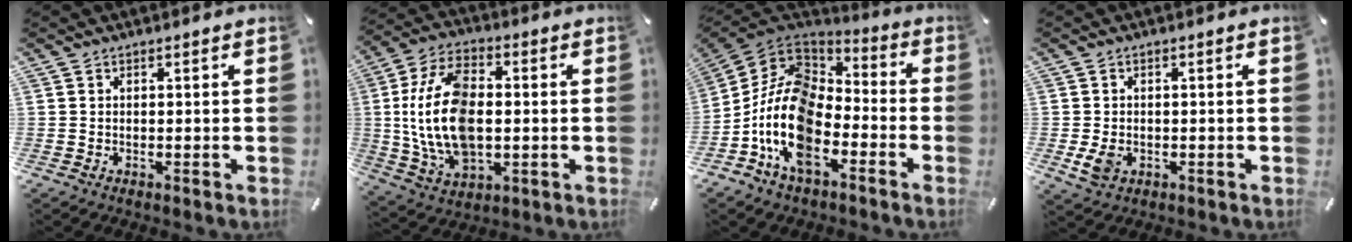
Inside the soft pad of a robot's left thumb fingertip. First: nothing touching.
{"total": 17.5, "force": [0.1, 11.0, 13.6], "torque": [-0.300, -0.002, -0.001]}
{"total": 17.2, "force": [-8.5, 10.6, 10.6], "torque": [-0.233, 0.036, -0.157]}
{"total": 3.7, "force": [-0.8, 2.6, 2.5], "torque": [-0.064, -0.003, -0.016]}